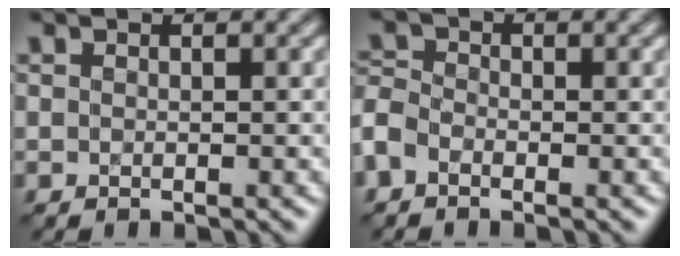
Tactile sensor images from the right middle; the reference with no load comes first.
{"total": 2.2, "force": [-1.4, 1.3, 1.1], "torque": [-0.031, 0.010, -0.038]}